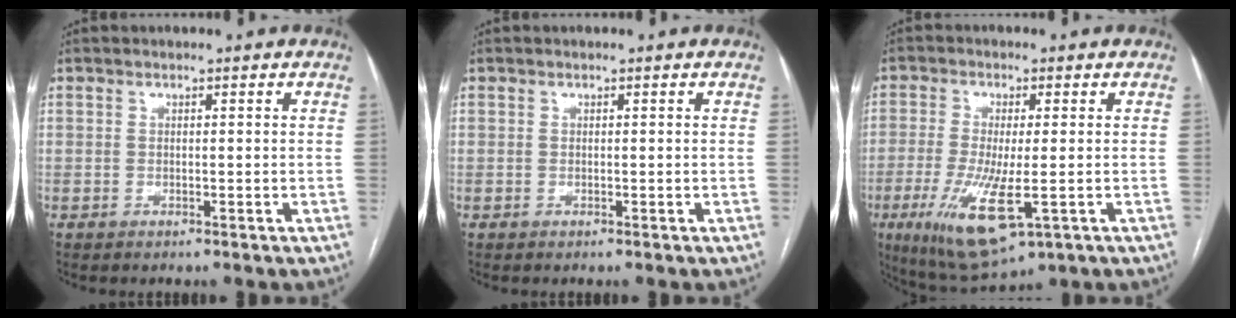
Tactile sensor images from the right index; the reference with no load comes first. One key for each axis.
{"total": 0.0}
{"total": 11.8, "fx": -3.8, "fy": 2.7, "fz": 10.9, "tx": -0.213, "ty": -0.036, "tz": -0.057}